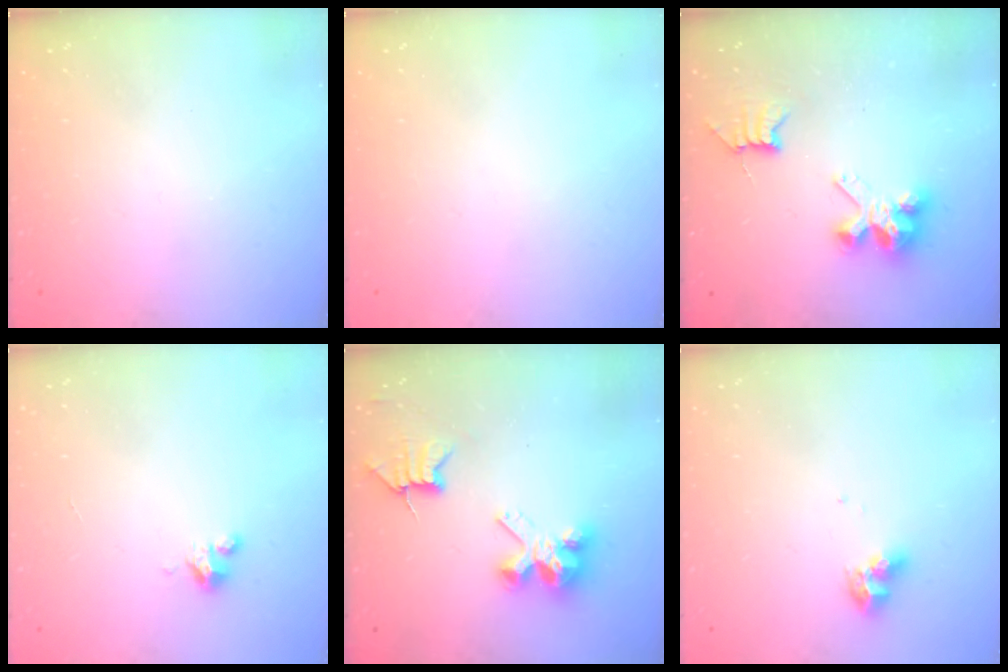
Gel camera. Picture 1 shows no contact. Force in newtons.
{"total": 0.0}
{"total": 7.8, "press": 7.7, "slide": 0.5}
{"total": 2.5, "press": 2.5, "slide": 0.2}
{"total": 8.0, "press": 8.0, "slide": 0.5}
{"total": 8.1, "press": 8.1, "slide": 0.8}